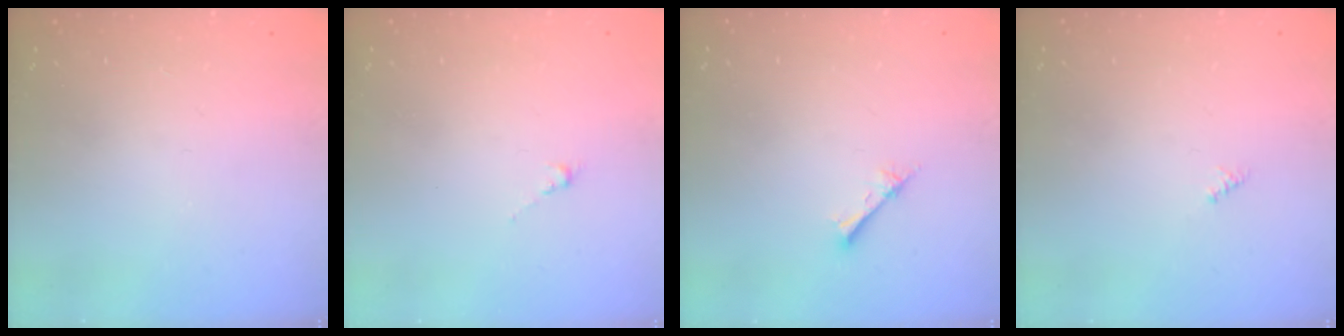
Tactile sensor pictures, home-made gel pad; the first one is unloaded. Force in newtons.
{"total": 0.5, "press": 0.3, "slide": 0.4}
{"total": 2.7, "press": 2.6, "slide": 0.3}
{"total": 0.0}